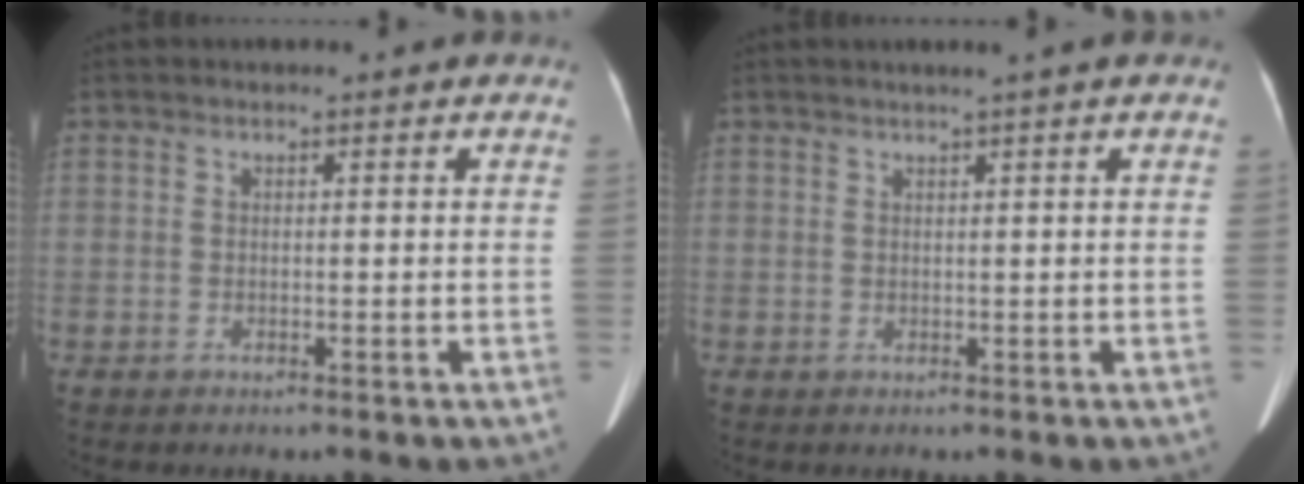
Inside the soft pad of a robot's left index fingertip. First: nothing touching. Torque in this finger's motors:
{"motor_torque": [0.09, -0.10, 0.00, 0.04]}